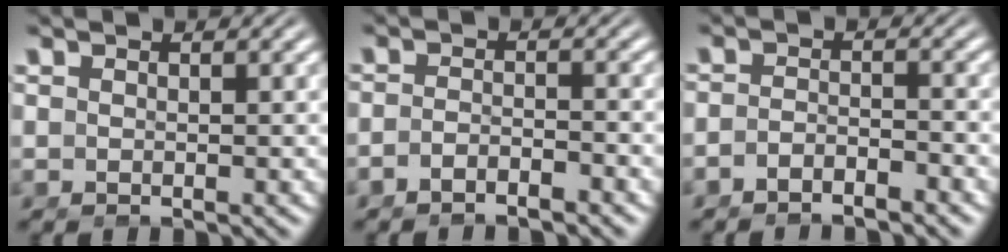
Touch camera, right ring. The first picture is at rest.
{"total": 2.6, "force": [-2.4, 0.3, 0.7], "torque": [-0.013, -0.005, -0.041]}
{"total": 2.8, "force": [-2.6, 0.6, 0.6], "torque": [-0.011, -0.008, -0.043]}